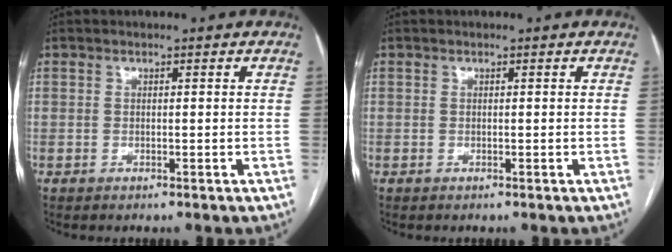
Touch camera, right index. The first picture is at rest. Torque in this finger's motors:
{"motor_torque": [-0.03, -0.03, 0.00, 0.01]}